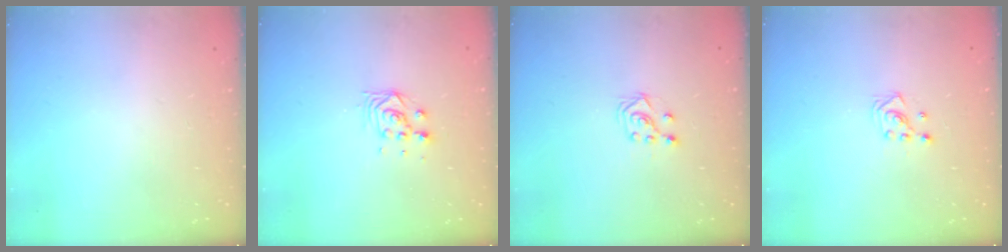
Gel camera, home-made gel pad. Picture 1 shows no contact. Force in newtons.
{"total": 4.9, "press": 4.9, "slide": 0.2}
{"total": 5.4, "press": 5.3, "slide": 0.9}
{"total": 2.9, "press": 2.9, "slide": 0.4}